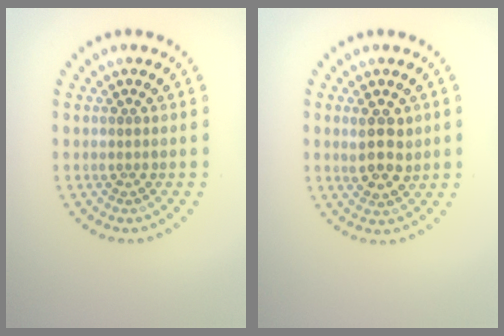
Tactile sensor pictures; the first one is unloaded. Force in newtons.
{"total": 3.2, "press": 3.2, "slide": 0.8}